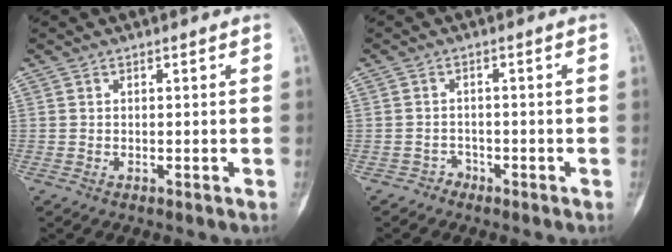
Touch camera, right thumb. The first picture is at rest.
{"total": 1.8, "force": [-1.3, 1.2, -0.4], "torque": [0.014, 0.008, -0.029]}